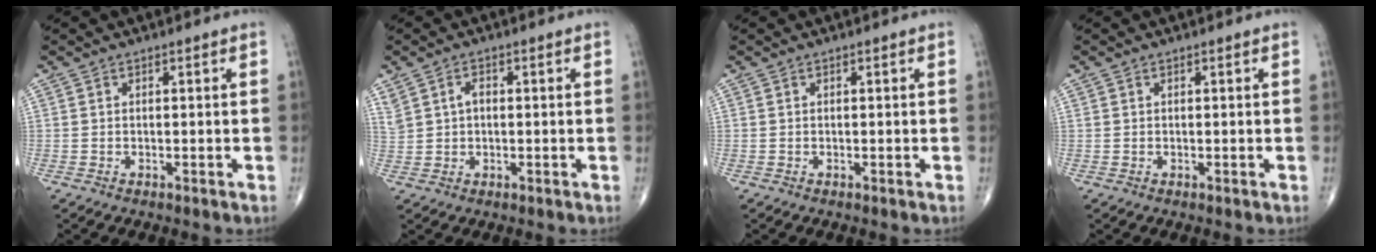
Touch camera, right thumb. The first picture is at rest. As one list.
[{"total": 4.1, "force": [1.2, 2.8, 2.7], "torque": [-0.055, 0.009, 0.028]}, {"total": 0.0}, {"total": 0.0}]